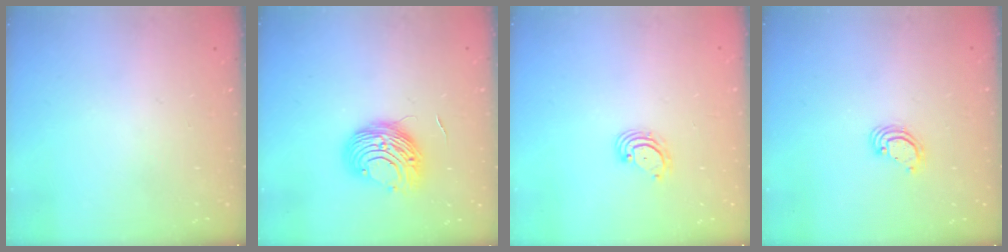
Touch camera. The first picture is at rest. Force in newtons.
{"total": 9.3, "press": 9.3, "slide": 0.4}
{"total": 3.2, "press": 3.1, "slide": 0.4}
{"total": 3.6, "press": 3.6, "slide": 0.3}